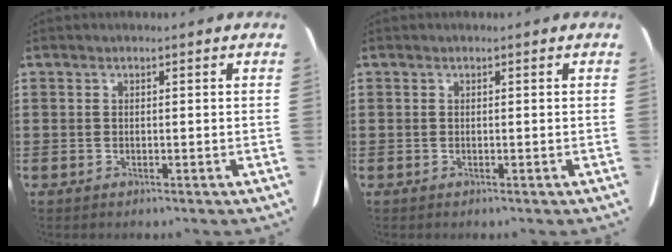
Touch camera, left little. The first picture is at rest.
{"total": 0.0}